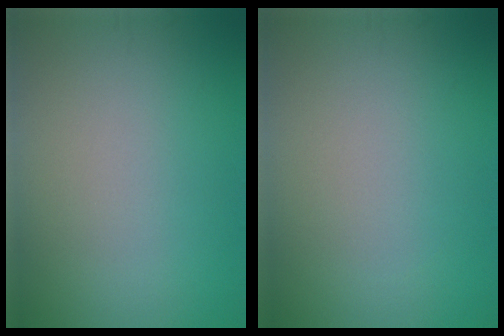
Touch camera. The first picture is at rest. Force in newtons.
{"total": 0.0}